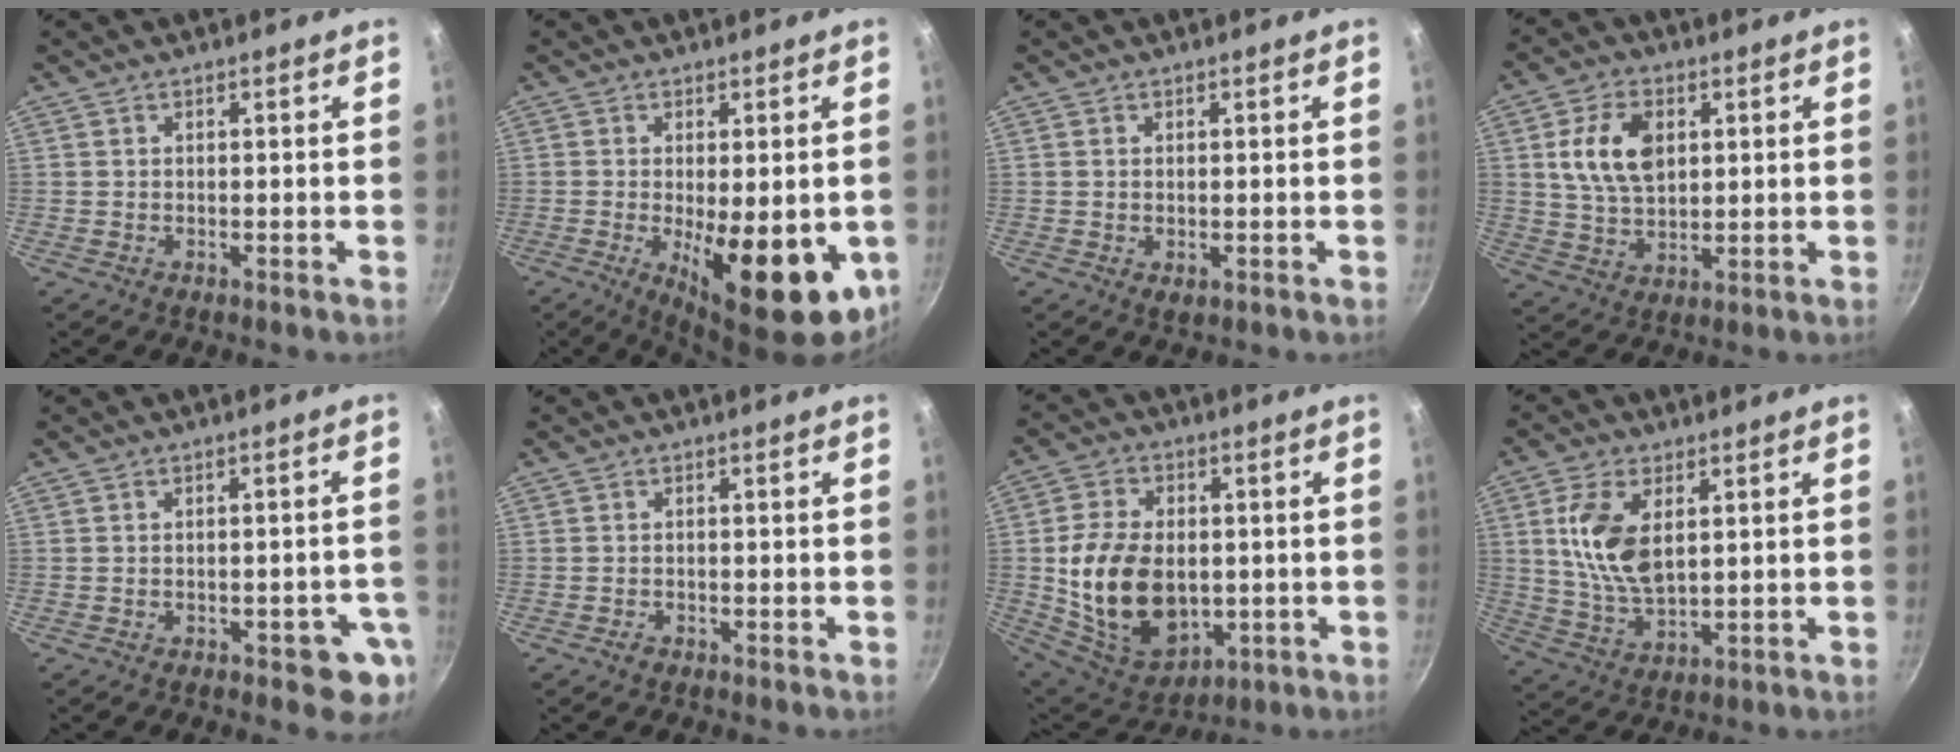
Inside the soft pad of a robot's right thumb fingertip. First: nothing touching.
{"total": 16.6, "force": [-3.6, 6.2, 15.0], "torque": [-0.188, -0.012, -0.038]}
{"total": 1.6, "force": [-0.1, 0.9, 1.3], "torque": [-0.019, -0.004, -0.001]}
{"total": 10.8, "force": [2.7, 7.0, 7.8], "torque": [-0.129, -0.006, 0.049]}
{"total": 6.3, "force": [-2.4, 2.9, 5.0], "torque": [-0.035, 0.015, -0.024]}
{"total": 1.1, "force": [-0.8, 0.6, 0.5], "torque": [-0.011, 0.007, -0.014]}
{"total": 18.6, "force": [-1.1, 12.7, 13.6], "torque": [-0.224, -0.005, 0.001]}
{"total": 11.4, "force": [2.8, 6.1, 9.2], "torque": [-0.176, -0.016, 0.060]}